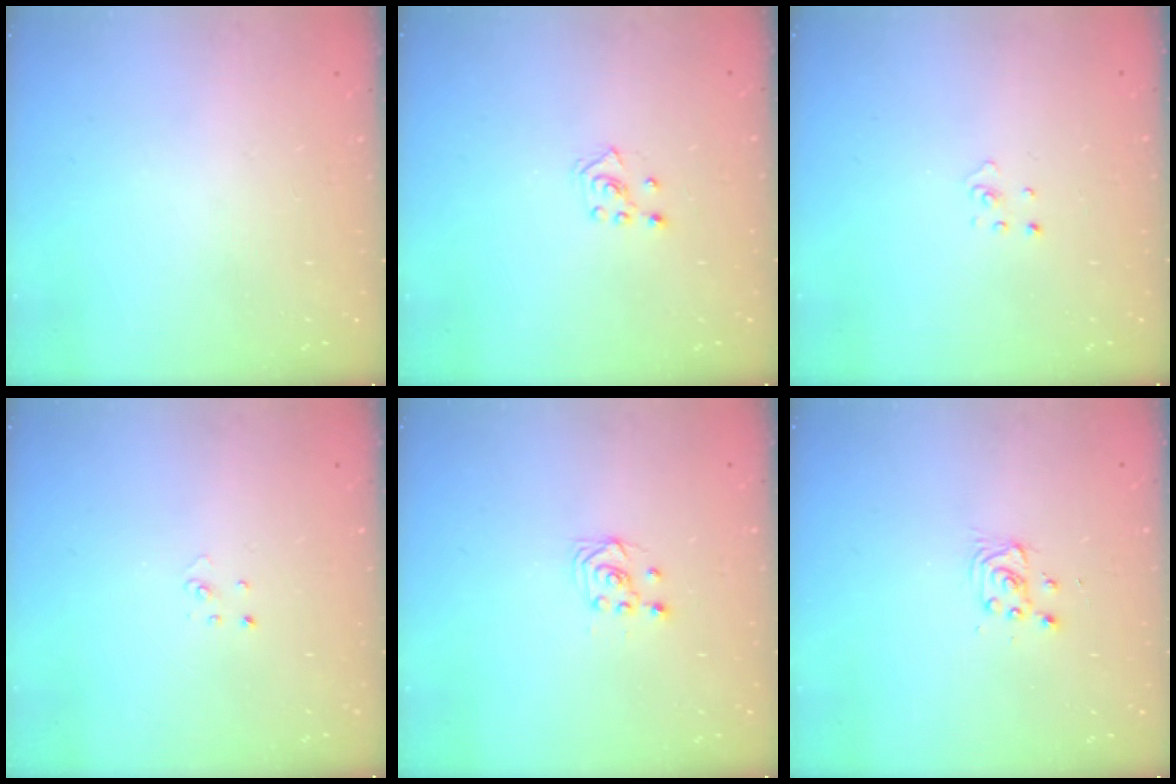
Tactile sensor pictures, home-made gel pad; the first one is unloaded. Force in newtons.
{"total": 2.8, "press": 2.7, "slide": 0.5}
{"total": 1.9, "press": 1.9, "slide": 0.1}
{"total": 1.9, "press": 1.9, "slide": 0.2}
{"total": 2.5, "press": 2.2, "slide": 1.2}
{"total": 2.8, "press": 2.8, "slide": 0.4}